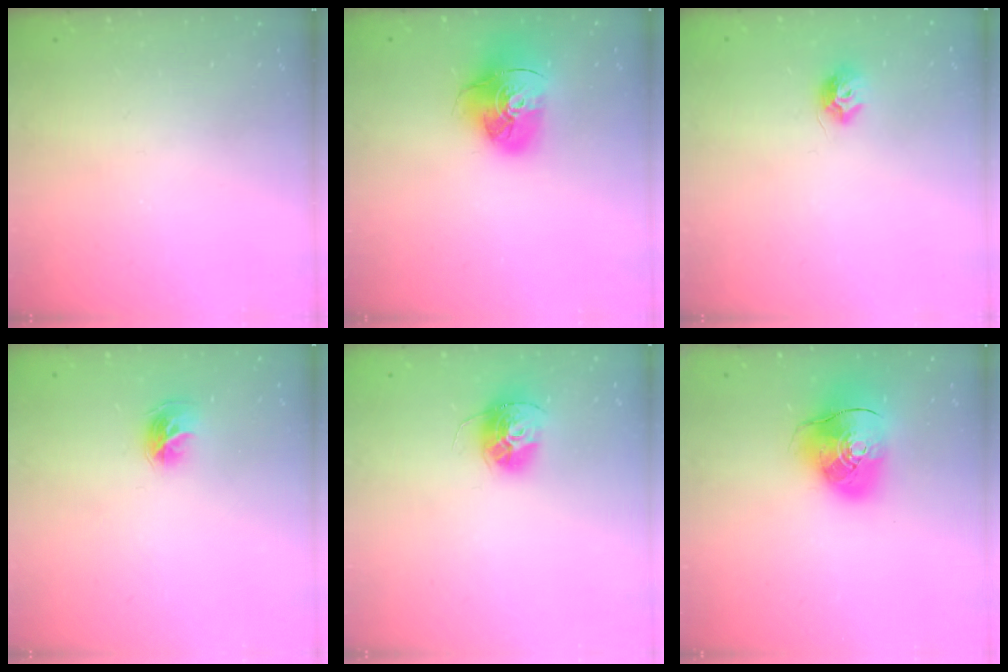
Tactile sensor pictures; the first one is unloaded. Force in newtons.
{"total": 15.7, "press": 15.6, "slide": 1.9}
{"total": 7.6, "press": 7.6, "slide": 0.2}
{"total": 8.0, "press": 8.0, "slide": 0.7}
{"total": 13.4, "press": 13.4, "slide": 1.2}
{"total": 12.8, "press": 12.6, "slide": 2.1}